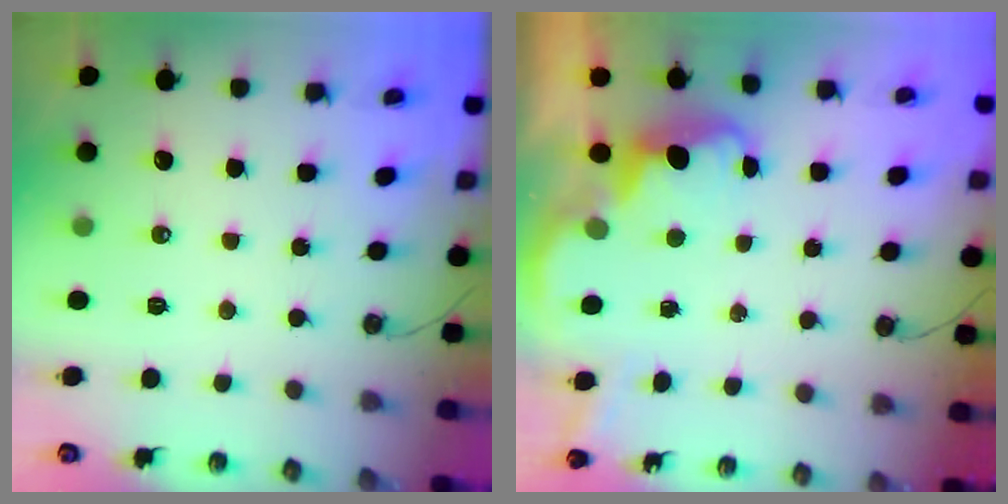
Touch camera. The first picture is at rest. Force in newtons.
{"total": 4.0, "press": 3.9, "slide": 0.6}